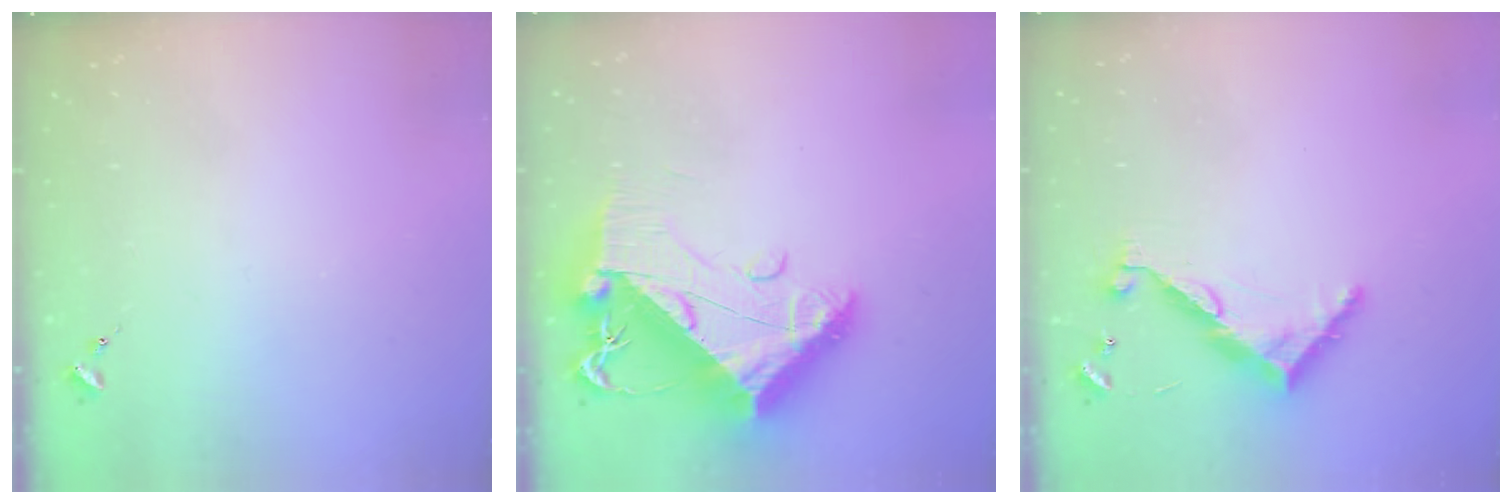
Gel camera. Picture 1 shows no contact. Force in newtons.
{"total": 16.5, "press": 16.4, "slide": 1.8}
{"total": 9.0, "press": 9.0, "slide": 0.5}